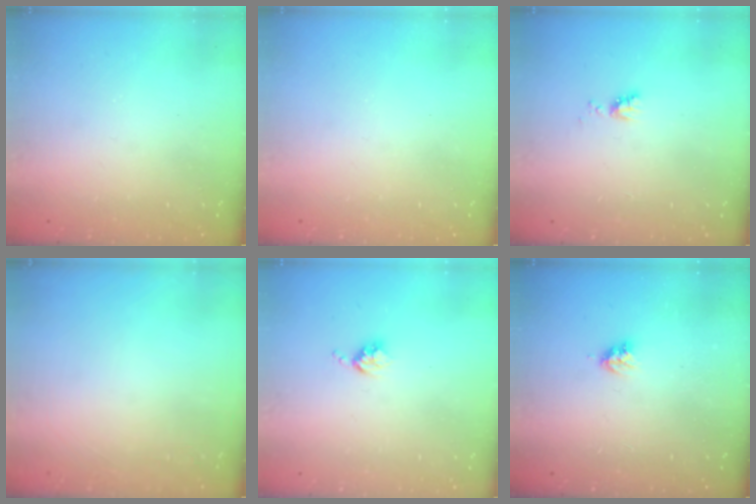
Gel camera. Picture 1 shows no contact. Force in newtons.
{"total": 0.0}
{"total": 3.9, "press": 3.9, "slide": 0.6}
{"total": 0.0}
{"total": 3.3, "press": 3.3, "slide": 0.4}
{"total": 3.5, "press": 3.4, "slide": 0.5}